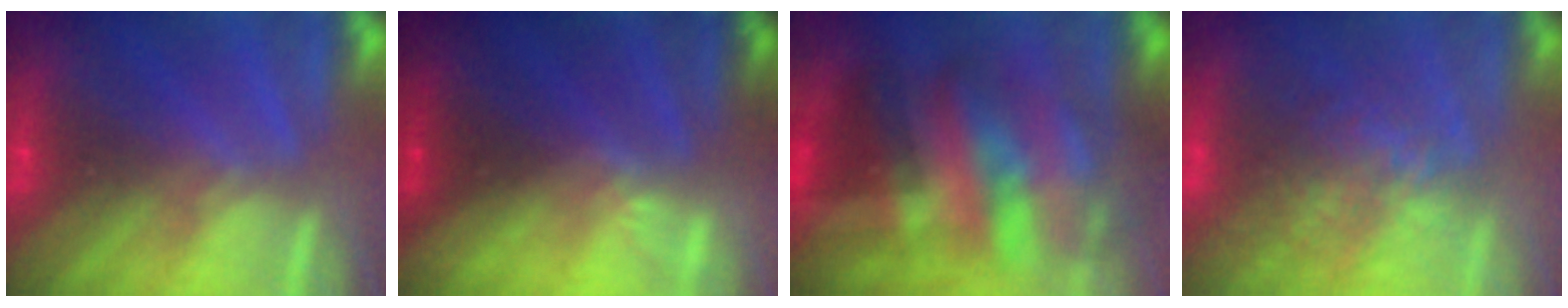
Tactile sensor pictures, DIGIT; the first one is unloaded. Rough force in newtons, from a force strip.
{"total": 1.6}
{"total": 7.5}
{"total": 3.6}